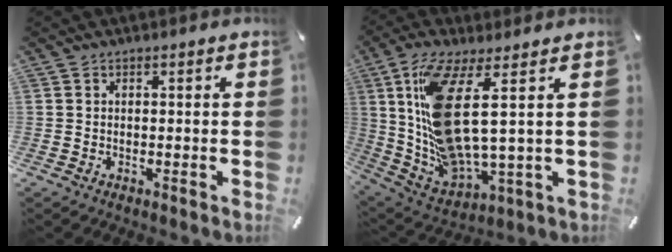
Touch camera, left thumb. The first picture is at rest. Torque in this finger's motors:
{"motor_torque": [2.87, 2.14, 1.21, -0.74, 0.65]}